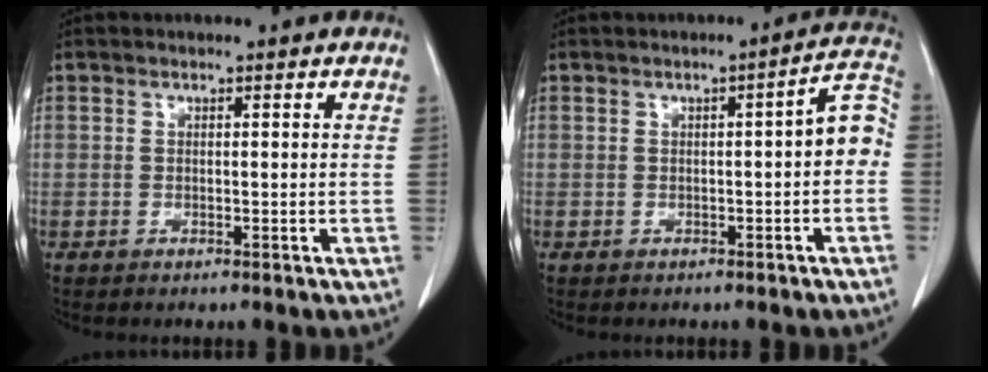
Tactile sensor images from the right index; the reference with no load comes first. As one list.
[{"total": 5.1, "force": [-0.5, 0.9, 5.0], "torque": [-0.056, 0.023, -0.010]}]